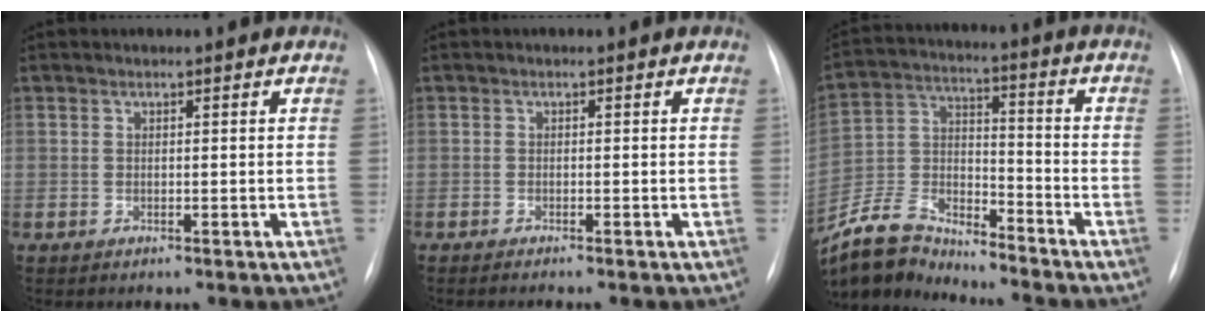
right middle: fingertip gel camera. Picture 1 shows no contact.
{"total": 1.4, "force": [-1.2, -0.1, 0.8], "torque": [-0.011, -0.002, -0.015]}
{"total": 11.3, "force": [-11.2, 1.7, 1.1], "torque": [-0.030, 0.024, -0.217]}